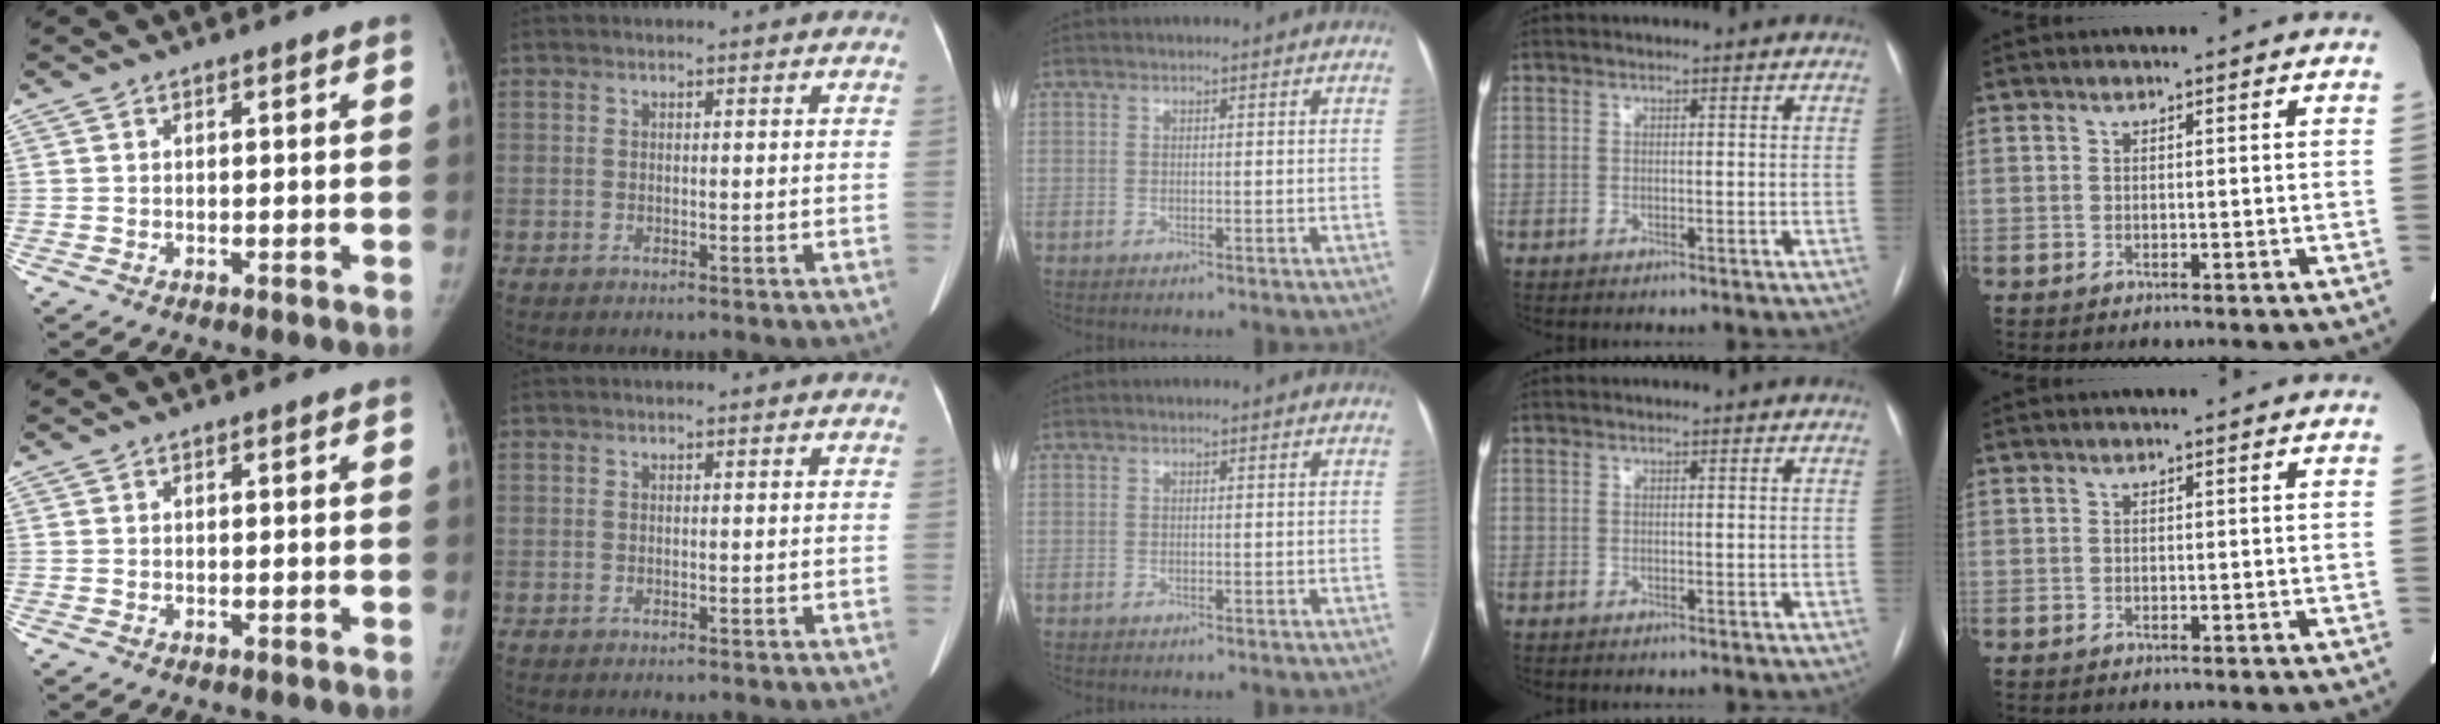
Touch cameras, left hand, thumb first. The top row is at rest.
{}